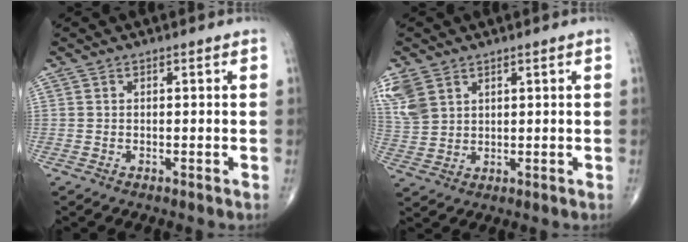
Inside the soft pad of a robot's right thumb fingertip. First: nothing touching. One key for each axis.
{"total": 7.5, "fx": 4.0, "fy": 5.0, "fz": 3.8, "tx": -0.086, "ty": -0.003, "tz": 0.096}